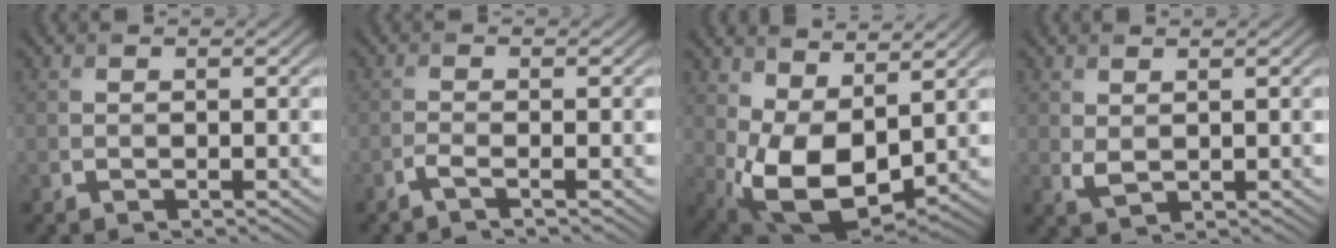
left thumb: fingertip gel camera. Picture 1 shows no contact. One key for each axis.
{"total": 1.5, "fx": -1.0, "fy": 0.1, "fz": 1.1, "tx": -0.021, "ty": 0.004, "tz": -0.029}
{"total": 10.9, "fx": 2.1, "fy": 6.2, "fz": 8.7, "tx": -0.188, "ty": -0.018, "tz": 0.042}
{"total": 1.6, "fx": 0.7, "fy": 0.9, "fz": 1.1, "tx": -0.030, "ty": -0.004, "tz": 0.019}